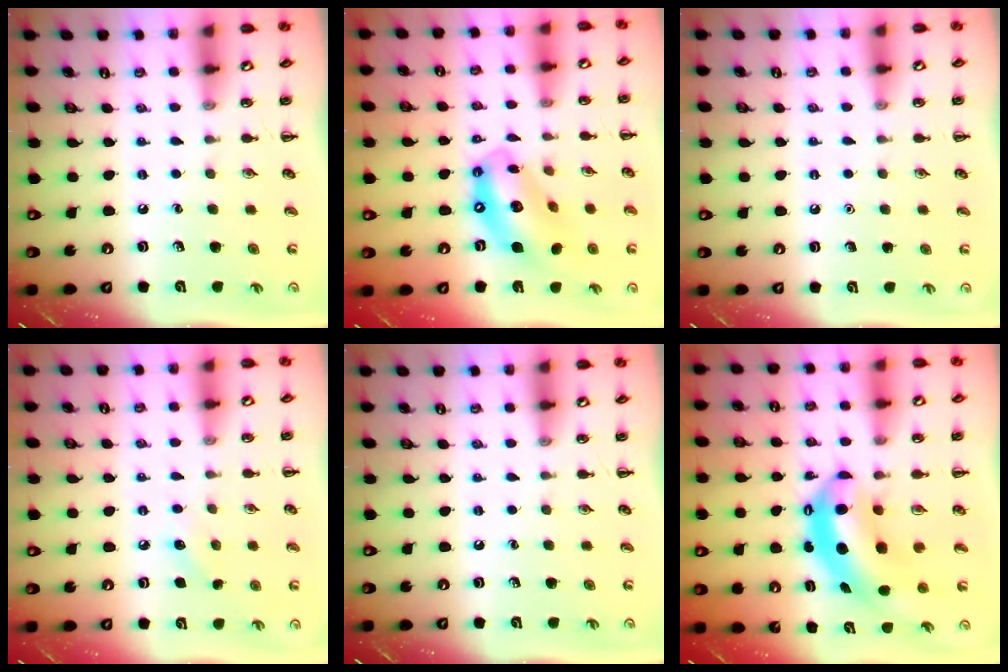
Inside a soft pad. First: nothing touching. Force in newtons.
{"total": 13.9, "press": 13.4, "slide": 3.8}
{"total": 1.6, "press": 1.6, "slide": 0.1}
{"total": 6.3, "press": 6.1, "slide": 1.7}
{"total": 0.0}
{"total": 7.5, "press": 7.3, "slide": 1.8}